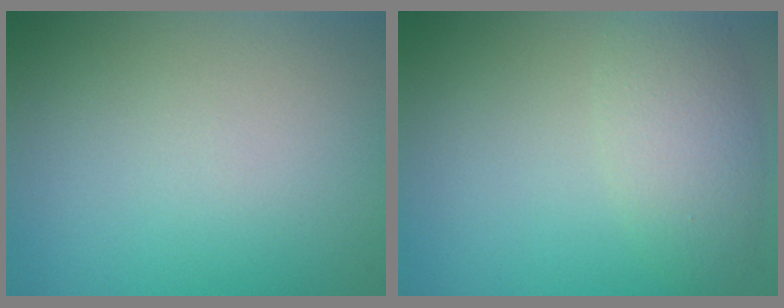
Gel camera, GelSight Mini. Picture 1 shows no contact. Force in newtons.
{"total": 3.5, "press": 3.4, "slide": 0.2}